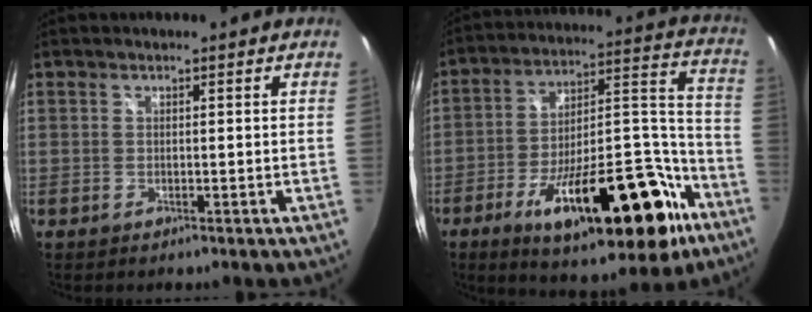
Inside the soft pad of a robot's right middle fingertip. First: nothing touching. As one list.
[{"total": 27.7, "force": [-14.9, 9.9, 21.1], "torque": [-0.318, 0.006, -0.226]}]